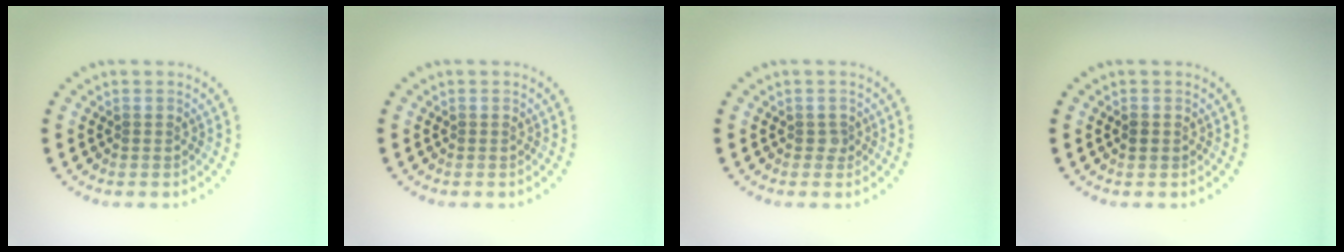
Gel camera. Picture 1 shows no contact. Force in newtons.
{"total": 0.0}
{"total": 0.7, "press": 0.6, "slide": 0.4}
{"total": 1.0, "press": 1.0, "slide": 0.1}